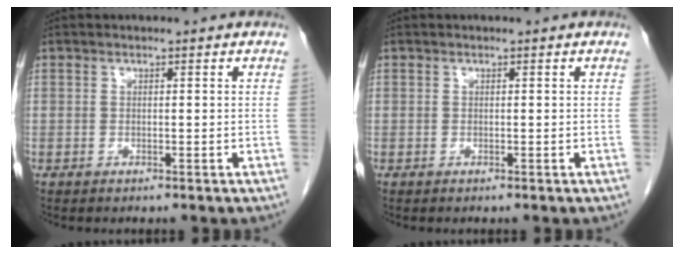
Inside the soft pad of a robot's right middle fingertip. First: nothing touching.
{"total": 0.0}